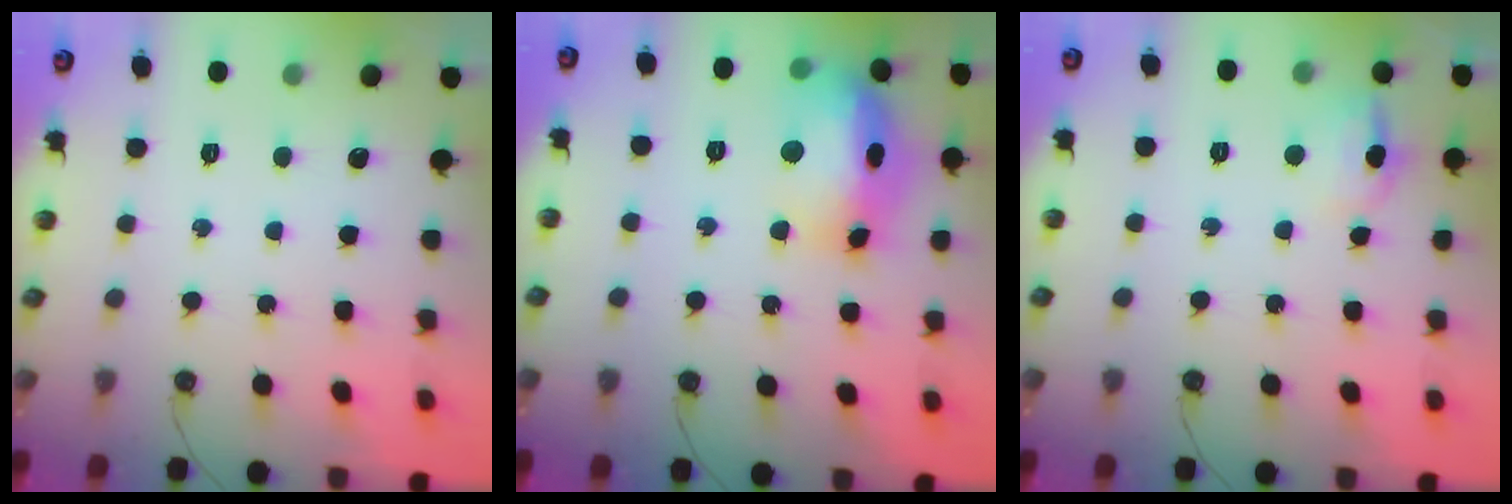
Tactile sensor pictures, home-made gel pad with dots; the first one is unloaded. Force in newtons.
{"total": 16.8, "press": 16.7, "slide": 1.9}
{"total": 8.4, "press": 8.2, "slide": 1.4}